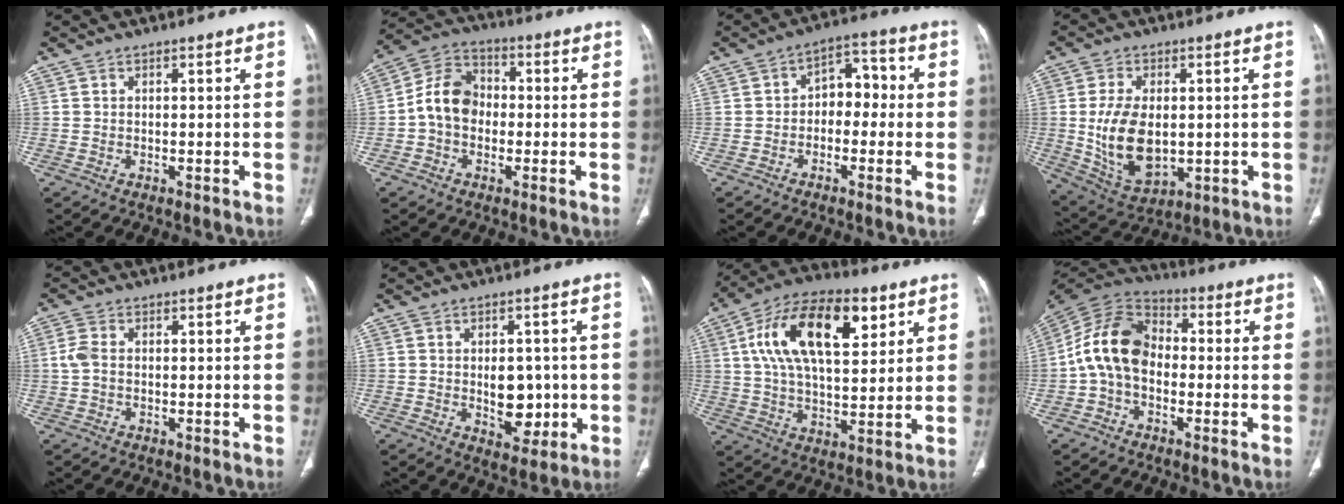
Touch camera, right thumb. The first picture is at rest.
{"total": 9.6, "force": [-1.0, 7.4, 5.9], "torque": [-0.093, 0.033, -0.033]}
{"total": 7.2, "force": [-0.7, 4.9, 5.1], "torque": [-0.043, 0.037, -0.026]}
{"total": 13.5, "force": [-0.1, 8.2, 10.8], "torque": [-0.192, -0.010, 0.020]}
{"total": 3.1, "force": [0.0, 2.0, 2.3], "torque": [-0.061, 0.005, -0.006]}
{"total": 7.8, "force": [-0.6, 5.1, 5.9], "torque": [-0.050, -0.005, 0.004]}
{"total": 20.6, "force": [7.3, 10.2, 16.4], "torque": [-0.267, -0.001, 0.121]}
{"total": 12.9, "force": [-1.4, 9.1, 9.0], "torque": [-0.160, 0.035, -0.041]}